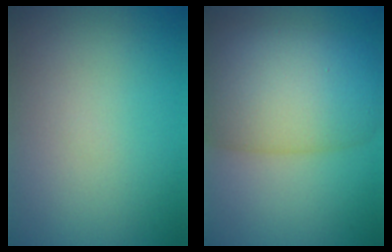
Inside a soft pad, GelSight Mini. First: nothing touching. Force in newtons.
{"total": 10.3, "press": 10.3, "slide": 0.2}